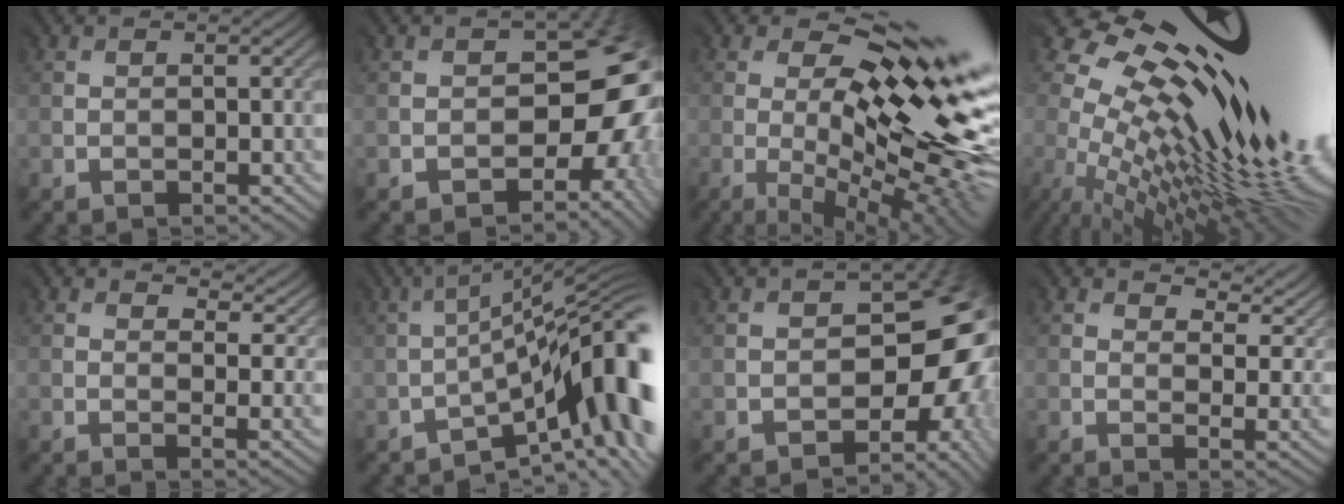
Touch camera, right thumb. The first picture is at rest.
{"total": 10.1, "force": [-3.3, 6.6, 6.9], "torque": [-0.053, -0.015, -0.047]}
{"total": 18.8, "force": [-0.1, 5.8, 17.9], "torque": [-0.258, 0.003, -0.011]}
{"total": 19.0, "force": [7.1, 7.1, 16.1], "torque": [-0.281, 0.029, 0.104]}
{"total": 6.0, "force": [3.2, 2.6, 4.3], "torque": [-0.068, -0.004, 0.056]}
{"total": 14.3, "force": [-4.7, 4.6, 12.7], "torque": [-0.178, -0.001, -0.072]}
{"total": 11.8, "force": [-3.5, 7.8, 8.1], "torque": [-0.063, -0.021, -0.037]}
{"total": 5.9, "force": [3.6, 2.1, 4.2], "torque": [-0.071, 0.001, 0.064]}